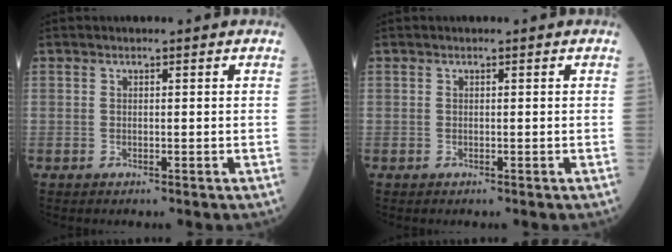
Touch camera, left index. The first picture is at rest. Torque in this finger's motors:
{"motor_torque": [0.00, 0.00, 0.00, 0.00]}